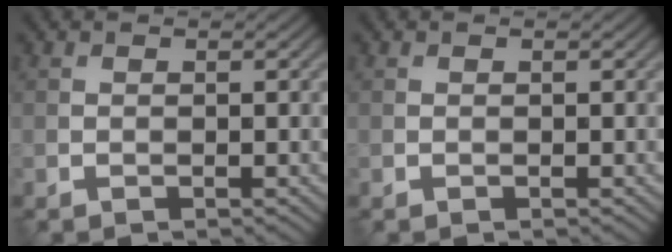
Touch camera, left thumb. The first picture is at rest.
{"total": 0.0}